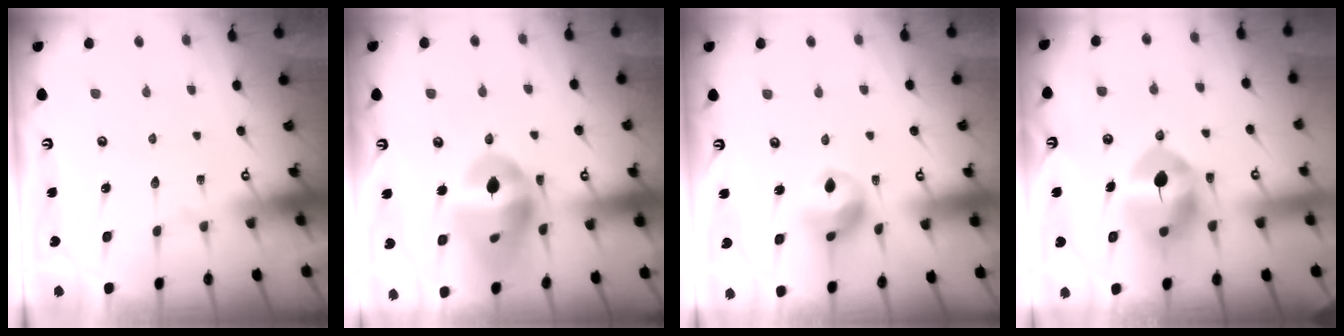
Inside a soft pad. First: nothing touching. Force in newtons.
{"total": 18.0, "press": 17.9, "slide": 2.0}
{"total": 10.3, "press": 10.2, "slide": 1.5}
{"total": 10.4, "press": 10.3, "slide": 1.7}